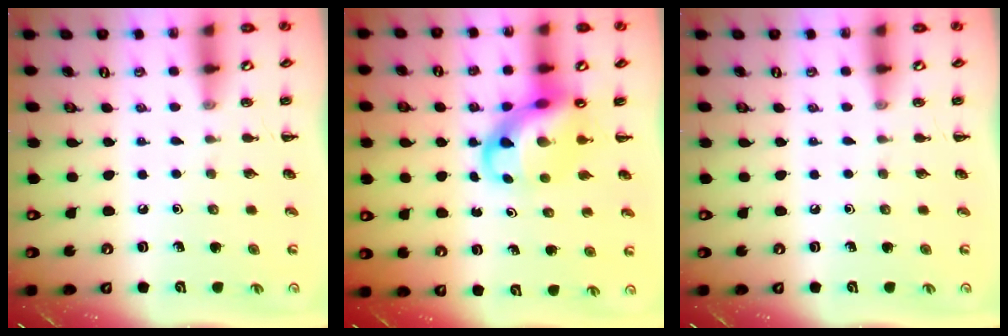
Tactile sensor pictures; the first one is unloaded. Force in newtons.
{"total": 8.3, "press": 7.9, "slide": 2.3}
{"total": 0.0}